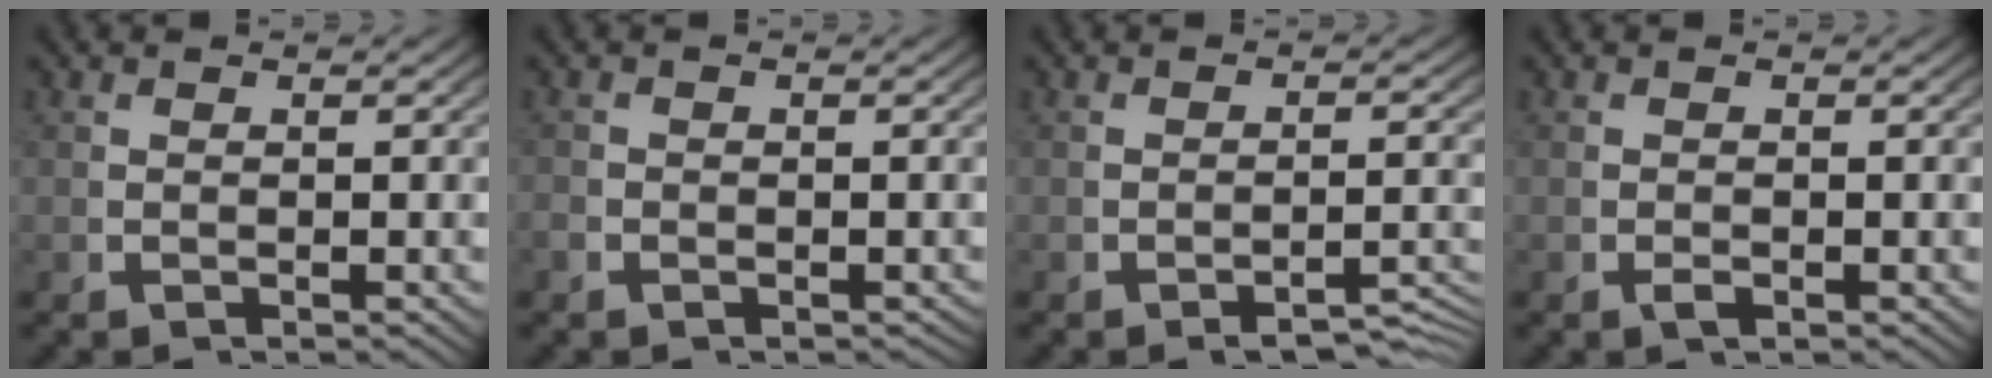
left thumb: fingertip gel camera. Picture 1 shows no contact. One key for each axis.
{"total": 1.1, "fx": -0.7, "fy": 0.8, "fz": 0.2, "tx": -0.011, "ty": -0.009, "tz": -0.011}
{"total": 4.0, "fx": -3.2, "fy": 1.1, "fz": 2.0, "tx": -0.024, "ty": 0.001, "tz": -0.050}
{"total": 0.8, "fx": -0.4, "fy": 0.4, "fz": 0.5, "tx": -0.012, "ty": -0.005, "tz": -0.005}